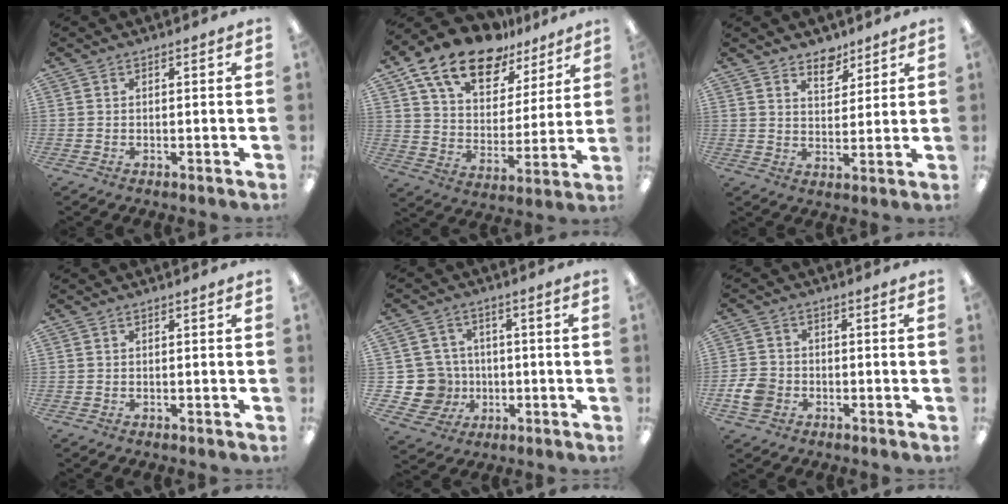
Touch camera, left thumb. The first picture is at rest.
{"total": 17.6, "force": [12.2, 9.2, 8.7], "torque": [-0.164, -0.065, 0.221]}
{"total": 6.3, "force": [5.1, 3.4, 1.4], "torque": [-0.013, -0.030, 0.091]}
{"total": 0.0}
{"total": 10.4, "force": [-1.3, 9.9, 2.8], "torque": [-0.086, 0.014, -0.014]}
{"total": 5.8, "force": [-1.9, 4.7, 2.8], "torque": [-0.056, 0.007, -0.037]}